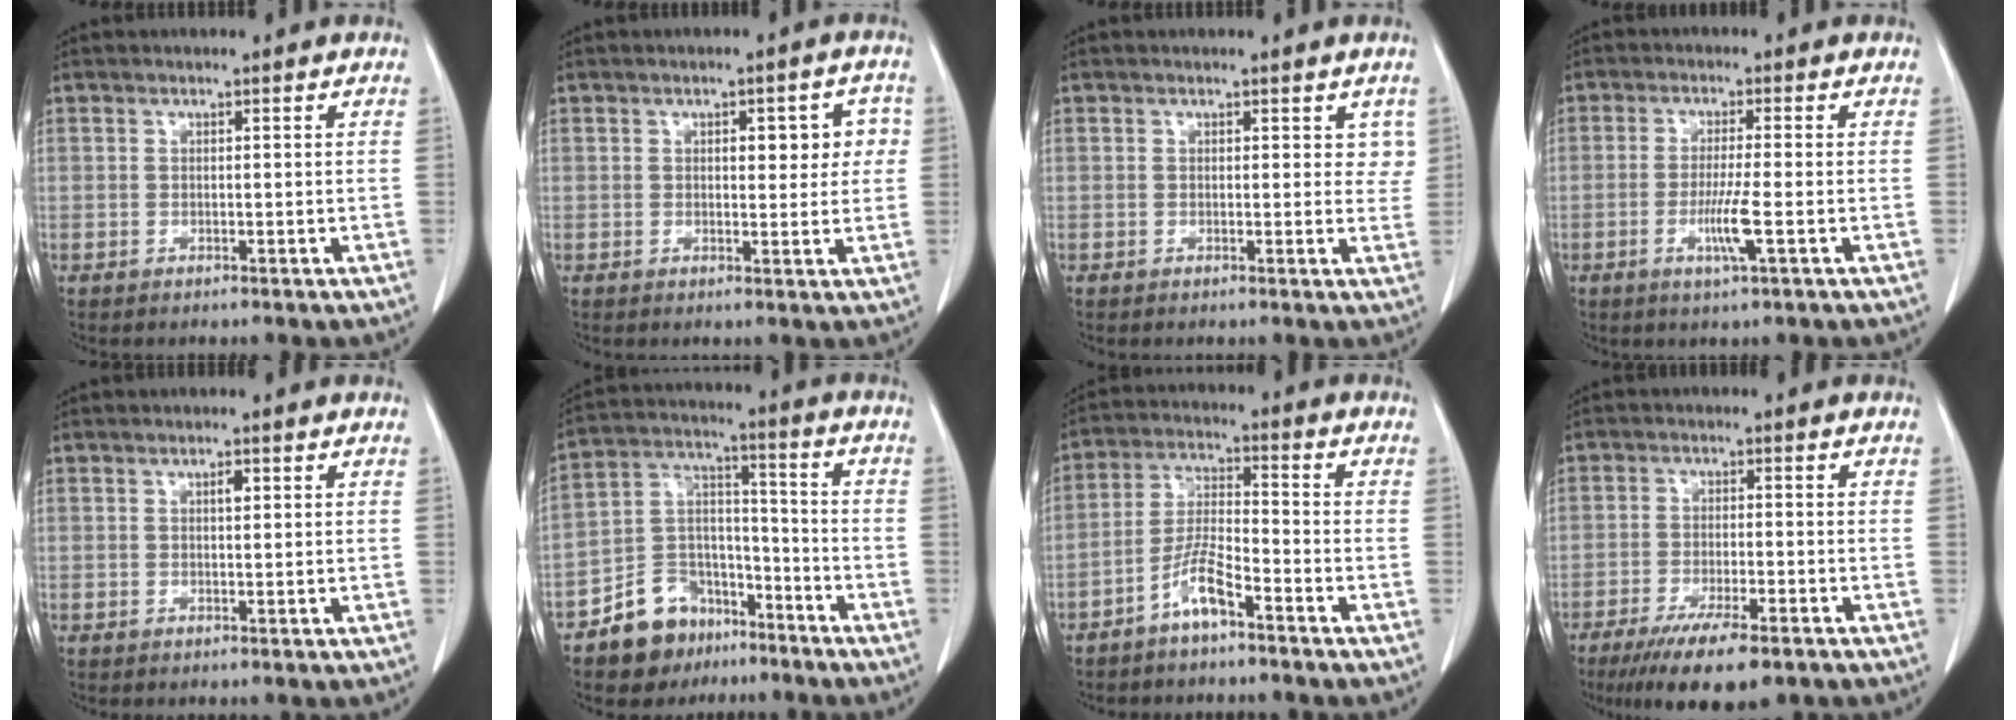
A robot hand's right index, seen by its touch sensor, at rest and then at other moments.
{"total": 5.4, "force": [1.2, 2.4, 4.7], "torque": [-0.048, 0.017, 0.016]}
{"total": 2.5, "force": [1.4, 1.7, 1.3], "torque": [0.003, -0.001, 0.012]}
{"total": 4.9, "force": [-1.6, -0.4, 4.7], "torque": [-0.090, -0.012, -0.031]}
{"total": 1.2, "force": [0.4, 0.4, 1.0], "torque": [-0.017, 0.002, 0.005]}
{"total": 11.6, "force": [-8.2, 7.5, 3.4], "torque": [-0.066, 0.044, -0.136]}
{"total": 6.3, "force": [-4.2, 1.1, 4.6], "torque": [-0.103, 0.005, -0.081]}
{"total": 10.6, "force": [-7.3, 2.0, 7.4], "torque": [-0.117, -0.021, -0.112]}